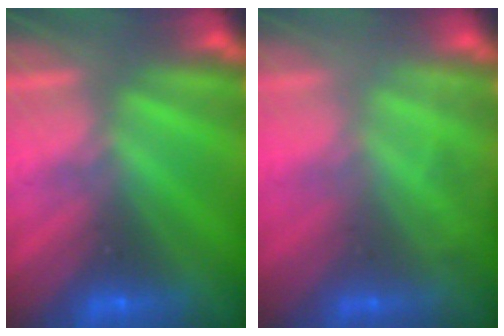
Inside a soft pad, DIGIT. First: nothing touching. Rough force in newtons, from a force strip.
{"total": 2.4}